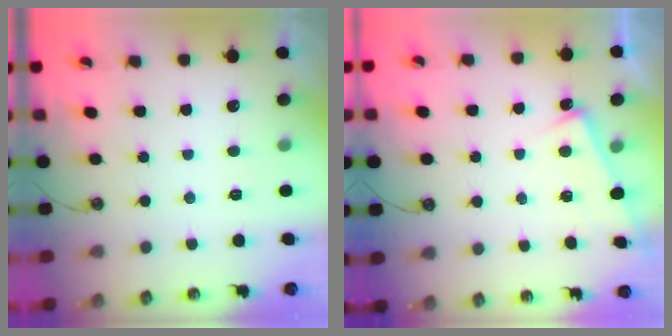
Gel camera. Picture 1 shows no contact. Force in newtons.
{"total": 7.2, "press": 7.2, "slide": 0.2}